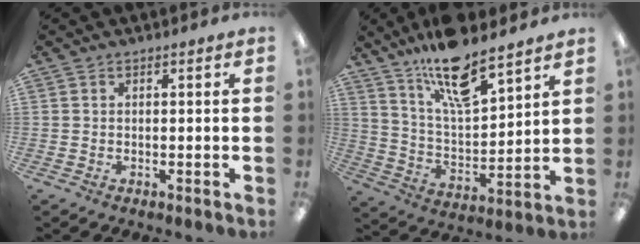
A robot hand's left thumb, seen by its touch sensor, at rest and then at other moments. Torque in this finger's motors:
{"motor_torque": [2.09, 1.19, 1.42, -1.38, 0.11]}